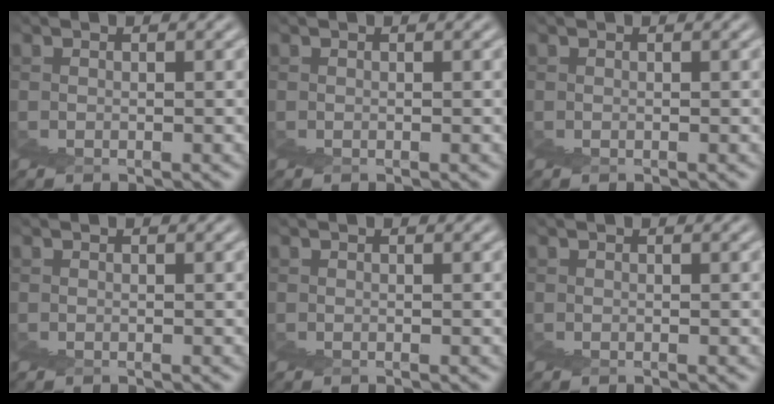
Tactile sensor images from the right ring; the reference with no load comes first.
{"total": 0.0}
{"total": 0.0}
{"total": 0.0}
{"total": 0.0}
{"total": 0.0}